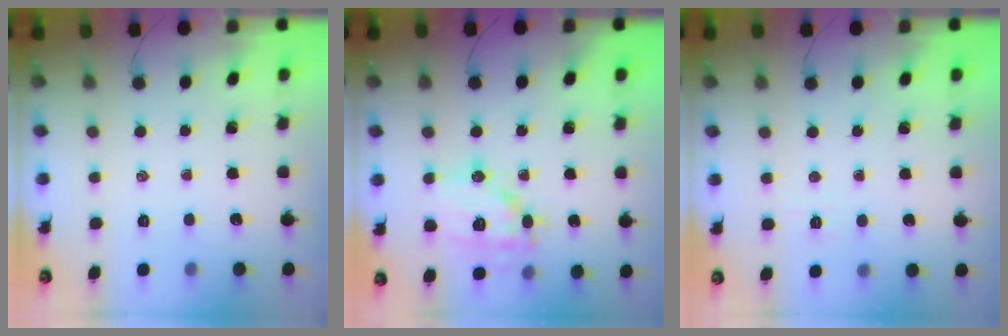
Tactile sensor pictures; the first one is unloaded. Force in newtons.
{"total": 14.0, "press": 13.9, "slide": 1.1}
{"total": 2.4, "press": 2.3, "slide": 0.5}